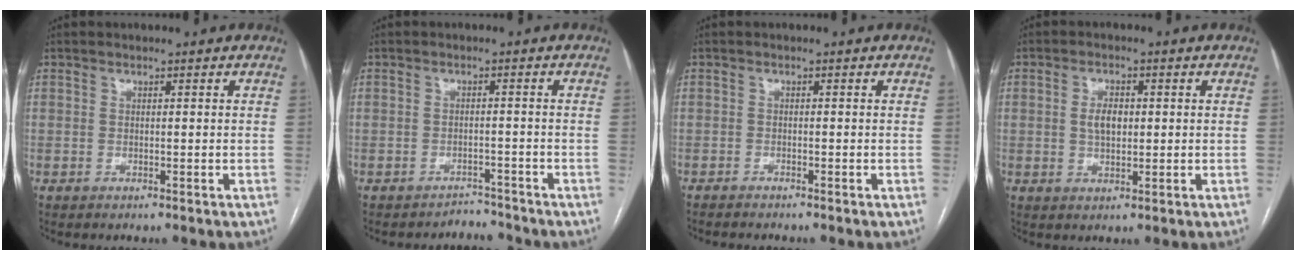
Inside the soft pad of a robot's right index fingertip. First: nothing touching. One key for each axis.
{"total": 2.7, "fx": -2.4, "fy": 0.4, "fz": -1.1, "tx": 0.023, "ty": 0.000, "tz": -0.034}
{"total": 2.3, "fx": -2.1, "fy": 0.2, "fz": 0.9, "tx": -0.016, "ty": -0.003, "tz": -0.029}
{"total": 3.8, "fx": 0.4, "fy": 2.0, "fz": 3.2, "tx": -0.060, "ty": 0.006, "tz": 0.010}